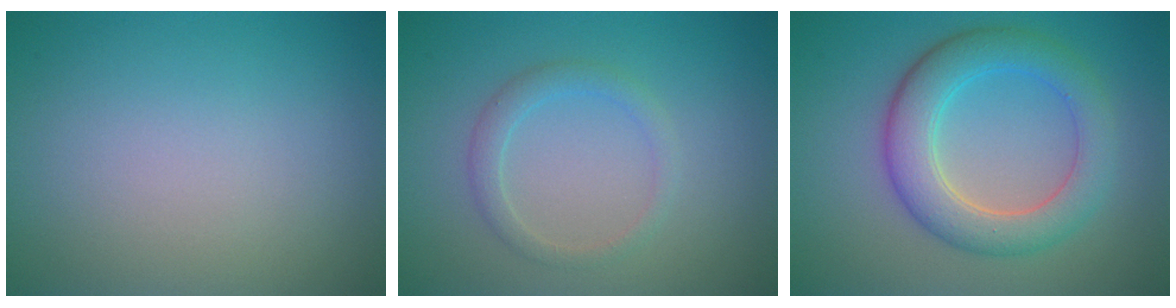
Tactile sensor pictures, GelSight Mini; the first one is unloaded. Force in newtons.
{"total": 1.9, "press": 1.9, "slide": 0.1}
{"total": 5.8, "press": 5.8, "slide": 0.4}